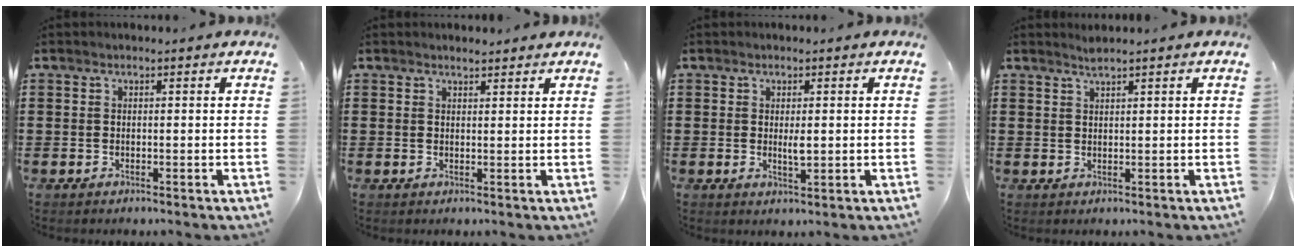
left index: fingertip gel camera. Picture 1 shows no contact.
{"total": 1.4, "force": [1.4, 0.2, 0.2], "torque": [-0.006, 0.002, 0.027]}
{"total": 2.3, "force": [0.3, 0.6, 2.2], "torque": [-0.040, 0.000, 0.005]}
{"total": 1.5, "force": [1.4, -0.1, 0.7], "torque": [-0.015, 0.000, 0.027]}